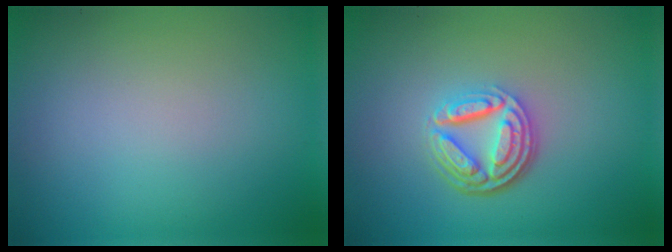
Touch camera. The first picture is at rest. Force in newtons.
{"total": 5.0, "press": 3.5, "slide": 3.6}